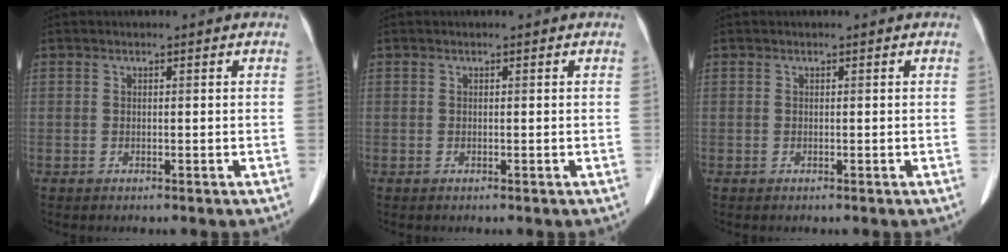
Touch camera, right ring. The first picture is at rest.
{"total": 0.0}
{"total": 0.0}